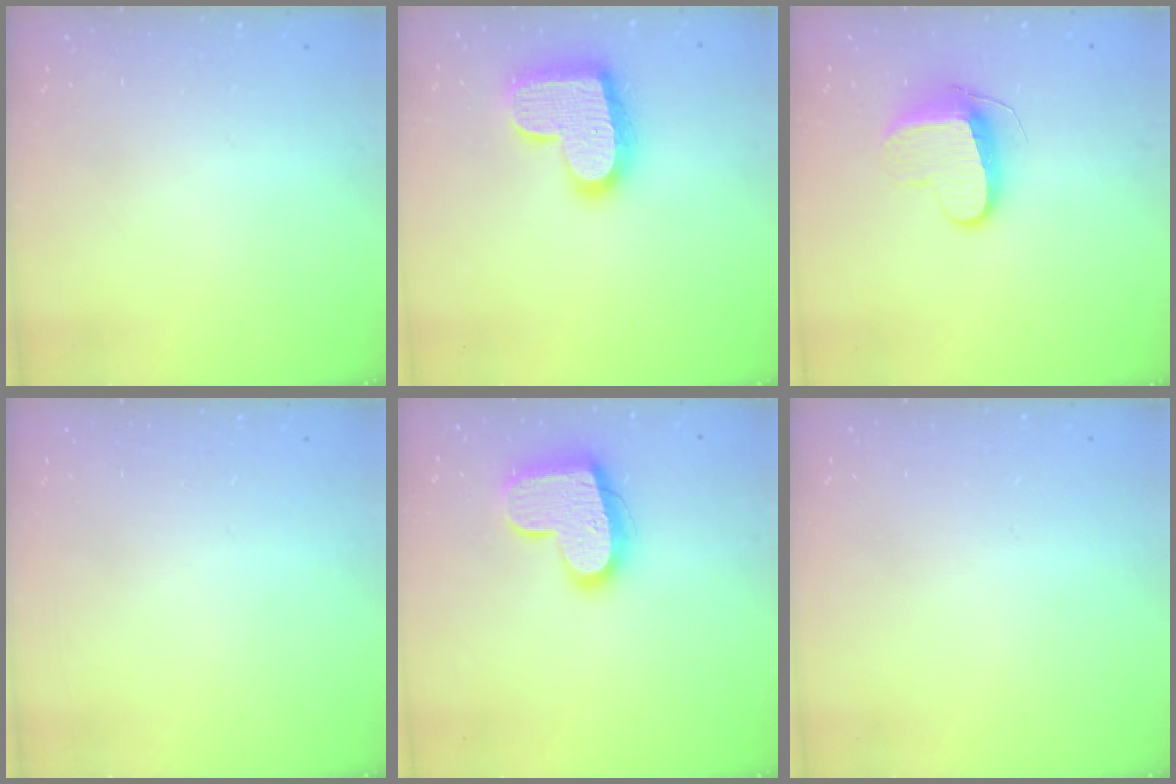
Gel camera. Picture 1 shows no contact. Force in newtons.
{"total": 17.7, "press": 17.7, "slide": 1.2}
{"total": 9.9, "press": 9.9, "slide": 0.3}
{"total": 0.0}
{"total": 16.3, "press": 16.3, "slide": 1.3}
{"total": 0.6, "press": 0.6, "slide": 0.2}